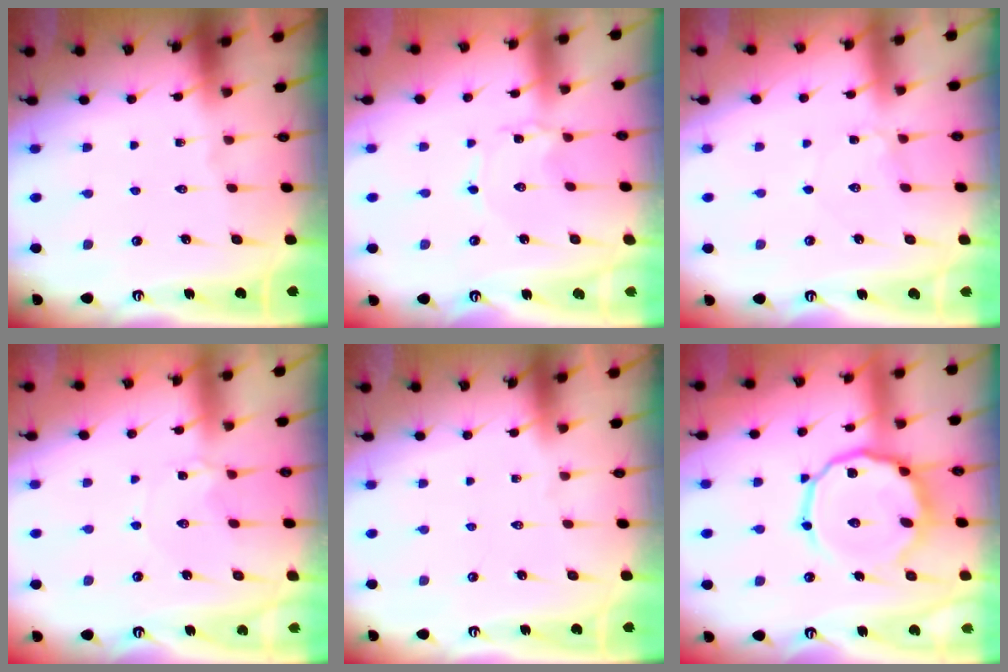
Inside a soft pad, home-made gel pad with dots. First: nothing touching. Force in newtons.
{"total": 0.9, "press": 0.9, "slide": 0.1}
{"total": 2.7, "press": 2.7, "slide": 0.2}
{"total": 2.2, "press": 2.2, "slide": 0.1}
{"total": 0.0}
{"total": 13.6, "press": 13.4, "slide": 1.9}